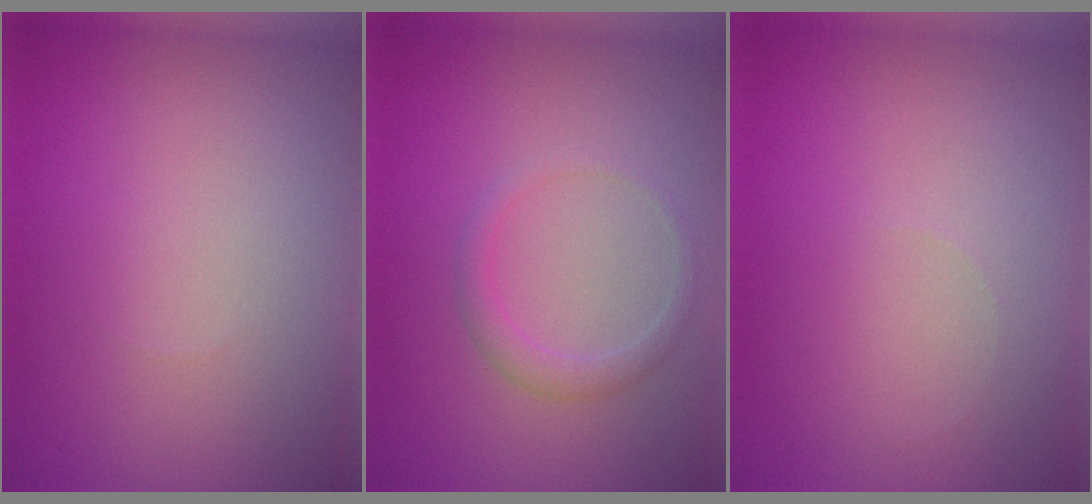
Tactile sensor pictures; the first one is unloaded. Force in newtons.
{"total": 1.6, "press": 1.6, "slide": 0.0}
{"total": 0.0}